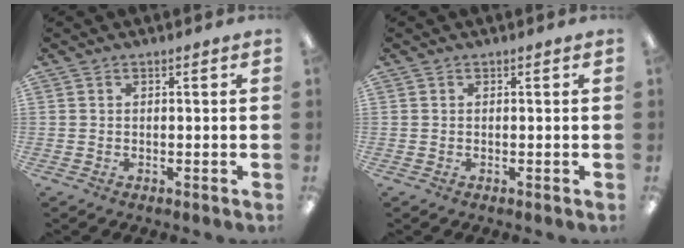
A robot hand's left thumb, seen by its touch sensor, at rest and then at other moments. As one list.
[{"total": 0.0}]